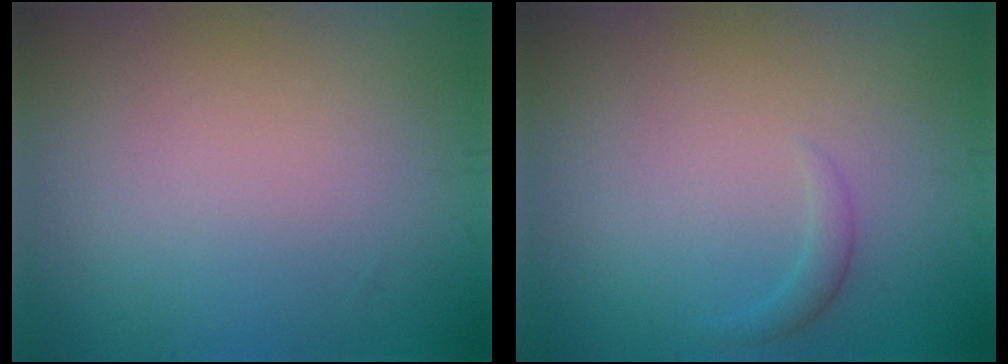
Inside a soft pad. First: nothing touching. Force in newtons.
{"total": 1.0, "press": 1.0, "slide": 0.0}